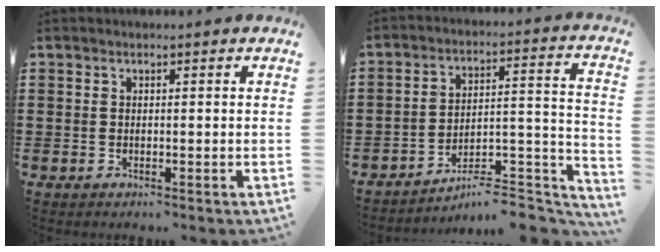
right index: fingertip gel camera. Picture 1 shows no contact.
{"total": 6.5, "force": [-5.8, 1.0, 2.6], "torque": [-0.037, -0.005, -0.115]}